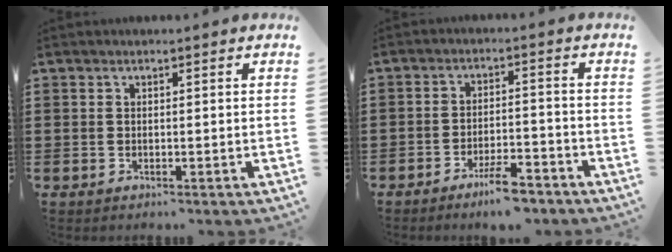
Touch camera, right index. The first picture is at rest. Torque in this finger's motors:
{"motor_torque": [0.06, -0.08, 0.27, 0.04]}